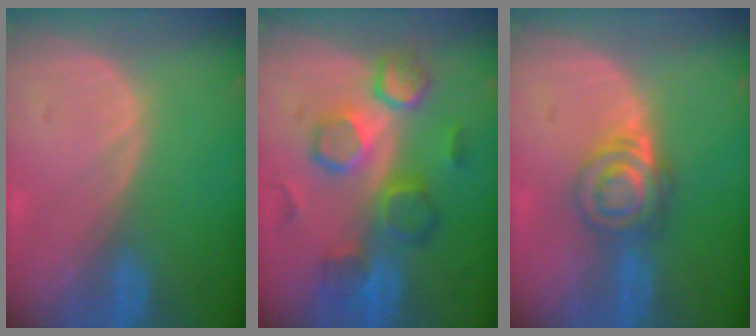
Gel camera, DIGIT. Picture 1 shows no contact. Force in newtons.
{"total": 9.3, "press": 9.0, "slide": 2.3}
{"total": 6.5, "press": 5.5, "slide": 3.4}